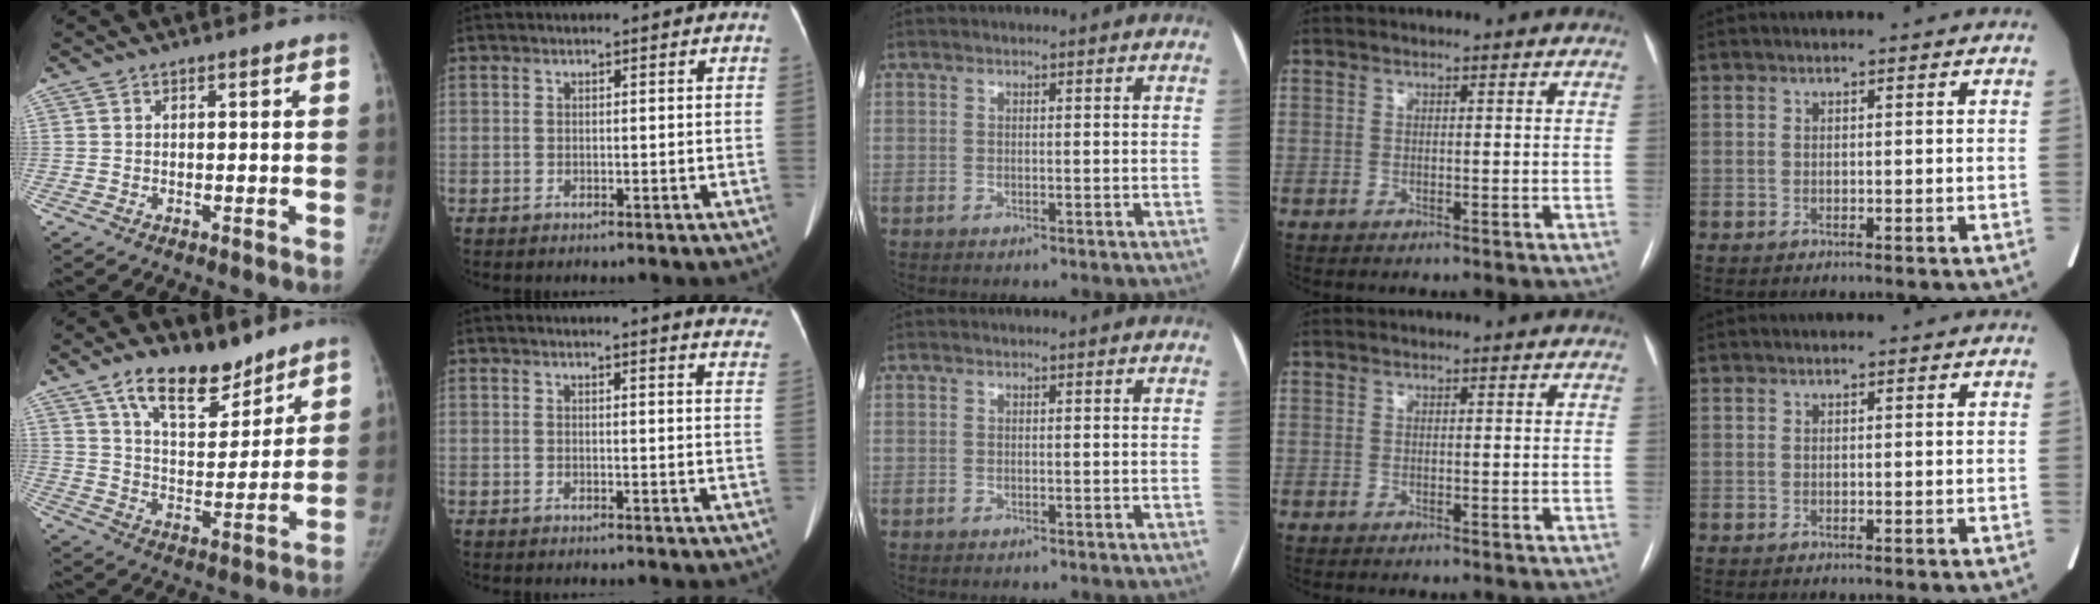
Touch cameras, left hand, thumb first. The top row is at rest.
{"thumb": {"total": 13.6, "force": [9.7, 6.4, 7.2], "torque": [-0.079, -0.062, 0.168]}, "index": {"total": 11.1, "force": [10.6, 0.7, 3.3], "torque": [-0.016, -0.062, 0.084]}}